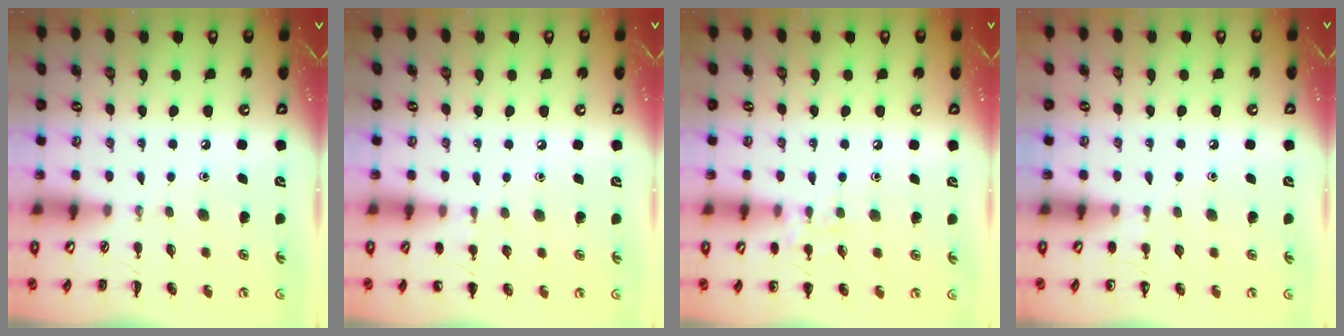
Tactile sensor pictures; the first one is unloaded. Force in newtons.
{"total": 4.7, "press": 4.5, "slide": 1.4}
{"total": 7.5, "press": 7.2, "slide": 1.8}
{"total": 4.2, "press": 4.0, "slide": 1.2}